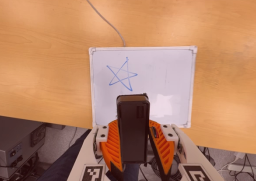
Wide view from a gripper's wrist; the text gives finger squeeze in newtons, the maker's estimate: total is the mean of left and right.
{"total": 5.9, "left": 5.9, "right": 6.0}